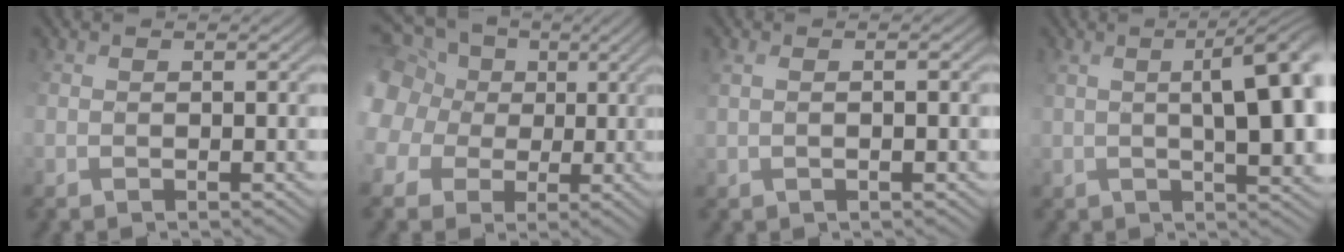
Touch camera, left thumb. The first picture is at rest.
{"total": 15.5, "force": [4.2, 13.9, 5.4], "torque": [-0.236, 0.030, 0.055]}
{"total": 0.9, "force": [0.6, 0.0, 0.6], "torque": [-0.009, 0.012, 0.010]}
{"total": 9.4, "force": [1.2, 3.2, 8.8], "torque": [-0.100, 0.016, 0.023]}